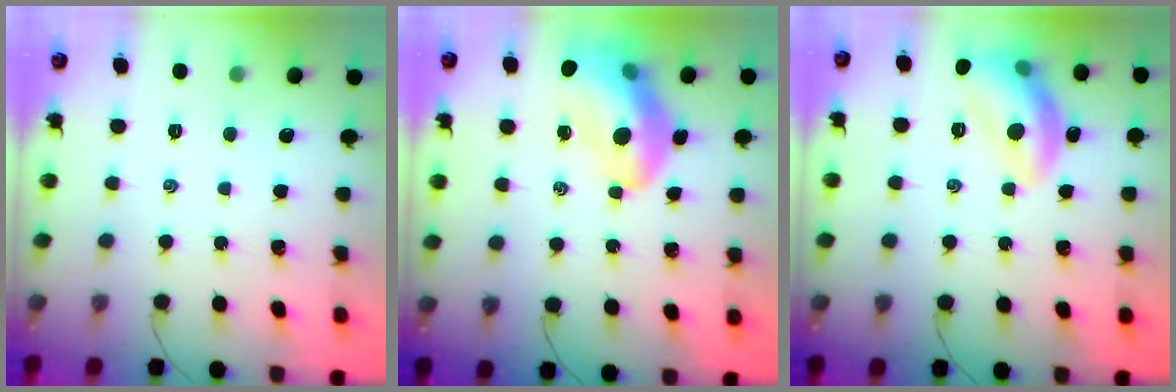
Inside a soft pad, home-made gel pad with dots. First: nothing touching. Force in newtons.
{"total": 15.6, "press": 15.0, "slide": 4.4}
{"total": 14.1, "press": 14.1, "slide": 1.1}